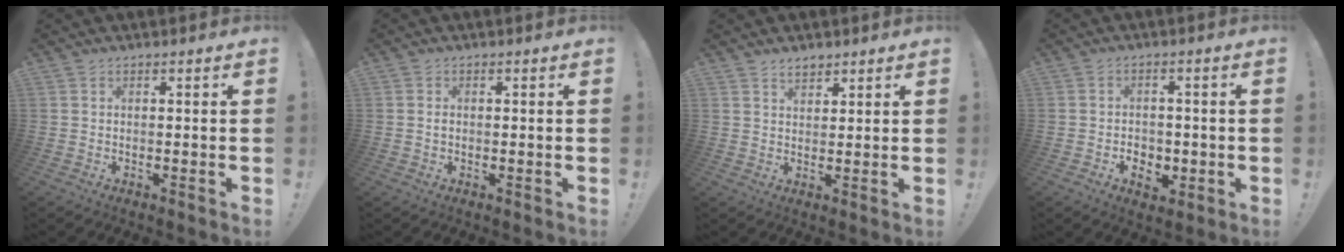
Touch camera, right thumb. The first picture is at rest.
{"total": 0.6, "force": [-0.2, 0.5, 0.4], "torque": [-0.010, 0.004, -0.003]}
{"total": 3.3, "force": [2.6, 1.7, 0.9], "torque": [-0.010, -0.013, 0.047]}
{"total": 5.0, "force": [-1.6, 4.0, 2.5], "torque": [-0.019, 0.001, -0.026]}